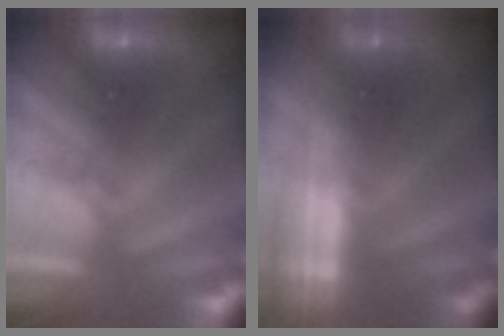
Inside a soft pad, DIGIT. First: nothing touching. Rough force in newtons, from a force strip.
{"total": 2.4}